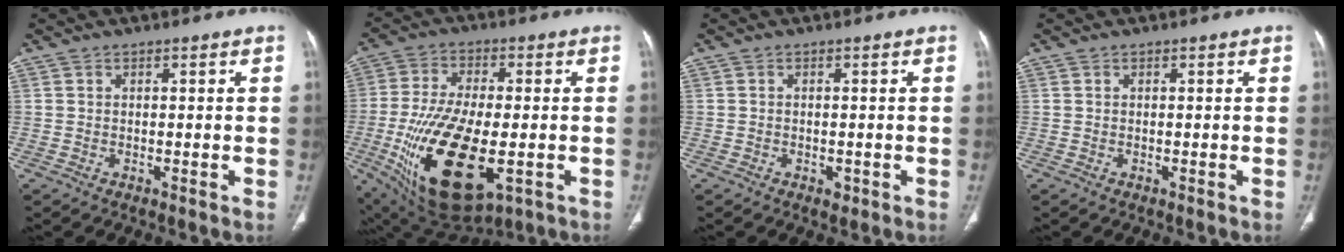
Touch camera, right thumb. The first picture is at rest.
{"total": 21.8, "force": [-5.6, 10.0, 18.6], "torque": [-0.373, -0.014, -0.077]}
{"total": 1.3, "force": [-0.6, 0.8, 0.8], "torque": [-0.008, 0.000, -0.005]}
{"total": 0.0}